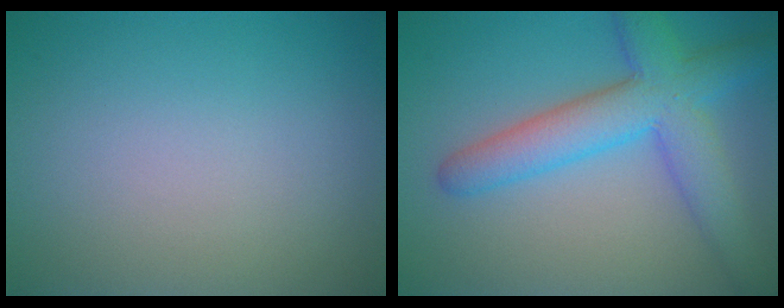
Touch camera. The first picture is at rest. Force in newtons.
{"total": 6.8, "press": 6.8, "slide": 0.2}